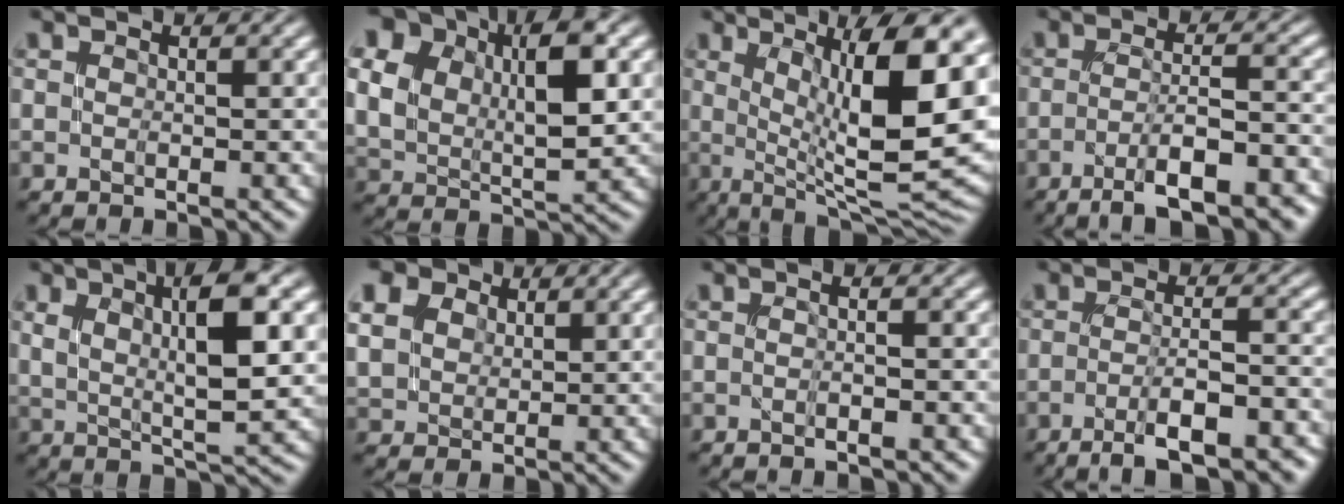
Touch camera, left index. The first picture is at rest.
{"total": 11.5, "force": [3.4, 7.2, 8.2], "torque": [-0.161, 0.003, 0.067]}
{"total": 13.2, "force": [2.1, 3.4, 12.5], "torque": [-0.176, 0.002, 0.038]}
{"total": 7.9, "force": [-4.3, 1.9, 6.4], "torque": [-0.088, 0.002, -0.064]}
{"total": 7.6, "force": [2.2, 2.0, 6.9], "torque": [-0.114, 0.003, 0.039]}
{"total": 9.7, "force": [4.9, 6.9, 4.7], "torque": [-0.134, 0.029, 0.078]}
{"total": 1.9, "force": [-0.3, 0.6, 1.8], "torque": [-0.002, -0.001, -0.018]}
{"total": 7.0, "force": [-3.8, 1.6, 5.6], "torque": [-0.079, 0.003, -0.056]}